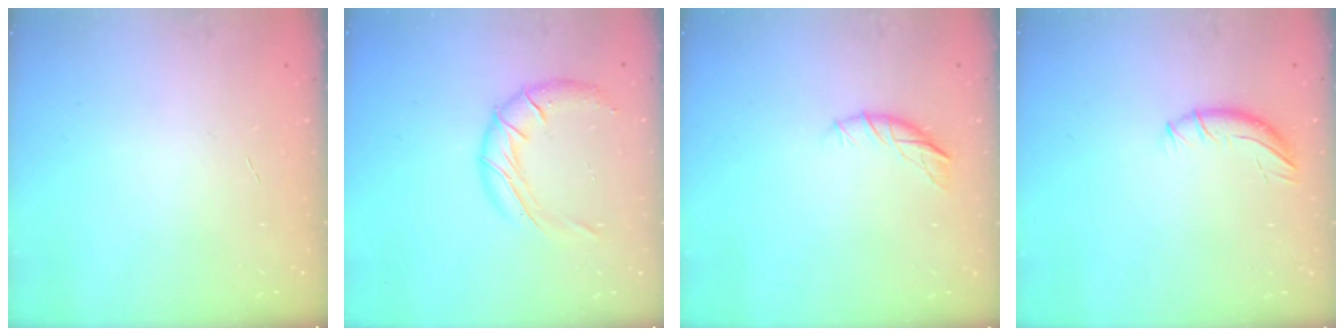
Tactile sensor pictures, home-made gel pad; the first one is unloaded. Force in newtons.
{"total": 13.5, "press": 13.3, "slide": 2.5}
{"total": 7.0, "press": 7.0, "slide": 0.7}
{"total": 7.4, "press": 7.2, "slide": 1.4}